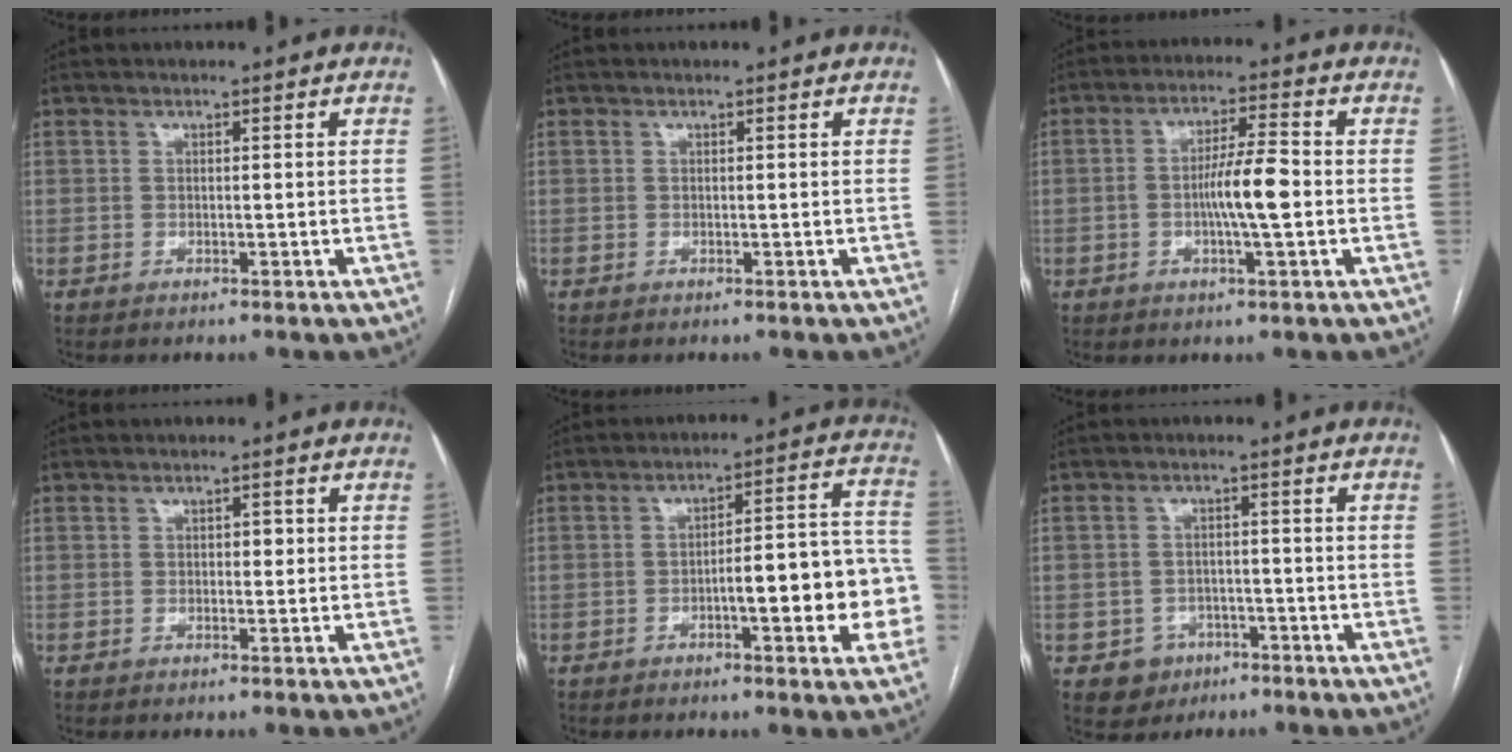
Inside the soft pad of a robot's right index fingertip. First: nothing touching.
{"total": 0.0}
{"total": 7.3, "force": [-1.1, 0.8, 7.2], "torque": [-0.132, 0.007, -0.022]}
{"total": 1.3, "force": [0.2, 0.7, 1.0], "torque": [-0.011, 0.004, 0.002]}
{"total": 12.9, "force": [-3.6, 2.7, 12.1], "torque": [-0.142, 0.036, -0.045]}
{"total": 4.3, "force": [-2.1, 3.8, 0.3], "torque": [0.005, 0.014, -0.026]}